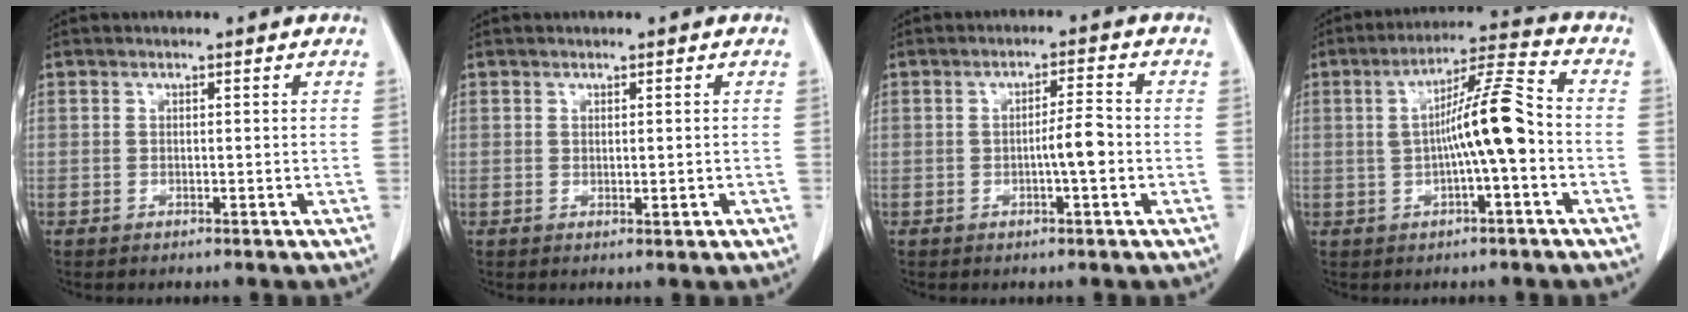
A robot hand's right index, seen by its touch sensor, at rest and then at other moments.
{"total": 1.1, "force": [-0.2, 0.2, 1.0], "torque": [-0.018, -0.005, 0.001]}
{"total": 4.0, "force": [-1.0, 0.2, 3.9], "torque": [-0.061, 0.004, -0.016]}
{"total": 9.6, "force": [-1.0, 0.4, 9.5], "torque": [-0.159, 0.023, -0.022]}